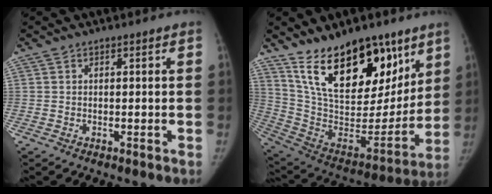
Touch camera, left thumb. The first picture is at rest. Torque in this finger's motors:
{"motor_torque": [2.67, 1.68, 1.34, -1.44, 0.17]}